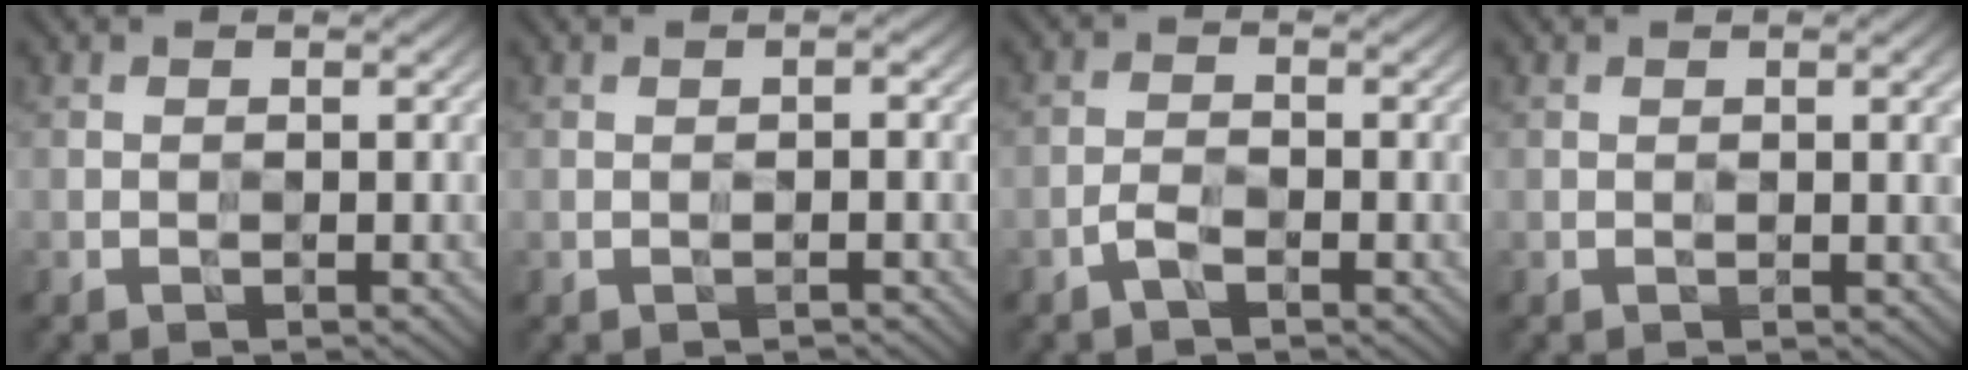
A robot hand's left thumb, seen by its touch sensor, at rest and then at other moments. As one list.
[{"total": 0.7, "force": [-0.3, 0.1, 0.6], "torque": [-0.012, 0.003, -0.009]}, {"total": 1.7, "force": [-1.1, 0.6, 1.2], "torque": [-0.028, 0.002, -0.029]}, {"total": 1.9, "force": [0.5, 0.3, 1.8], "torque": [-0.028, 0.001, 0.007]}]